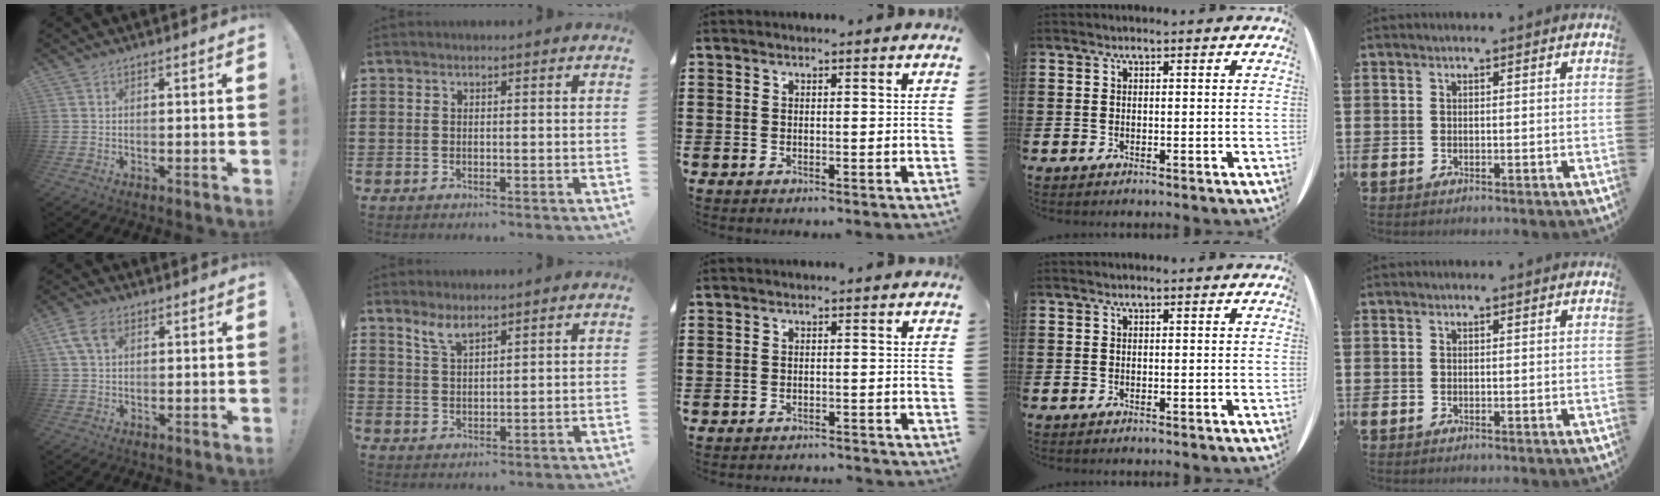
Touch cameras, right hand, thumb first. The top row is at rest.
{"thumb": {"total": 7.0, "force": [2.6, 4.4, 4.7], "torque": [-0.097, 0.000, 0.051]}, "index": {"total": 3.3, "force": [2.6, 0.9, 1.8], "torque": [-0.043, 0.003, 0.049]}, "middle": {"total": 1.3, "force": [-1.3, 0.0, 0.1], "torque": [-0.005, 0.002, -0.027]}}